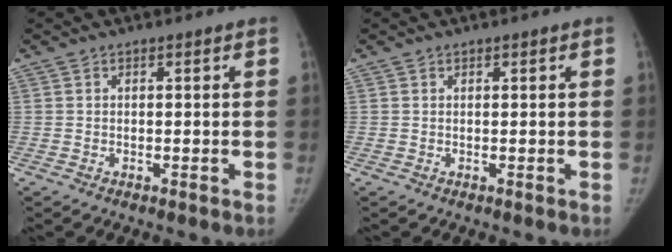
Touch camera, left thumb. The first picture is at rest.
{"total": 0.0}